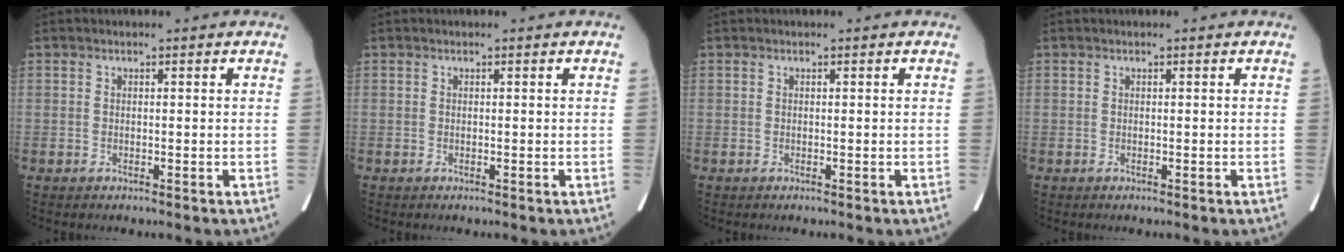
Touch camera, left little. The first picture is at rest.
{"total": 0.0}
{"total": 0.0}
{"total": 0.0}